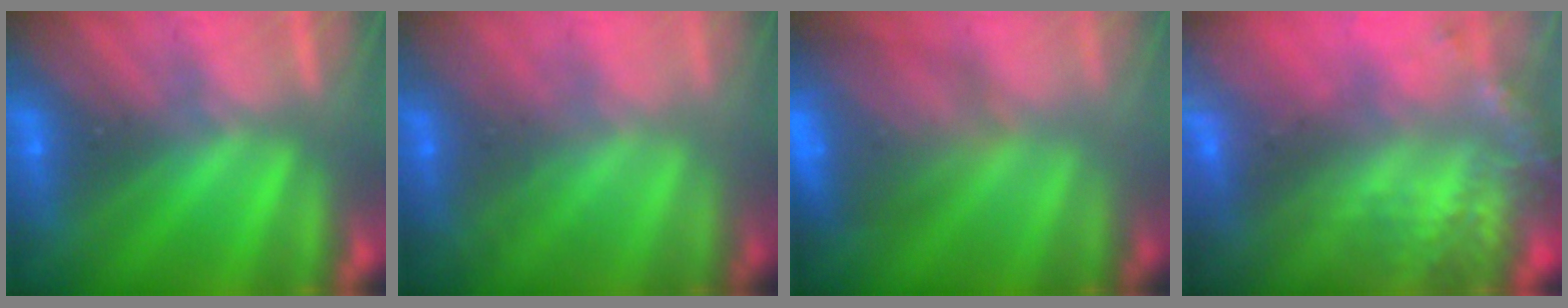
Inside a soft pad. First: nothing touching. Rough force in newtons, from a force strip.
{"total": 1.7}
{"total": 7.6}
{"total": 6.7}